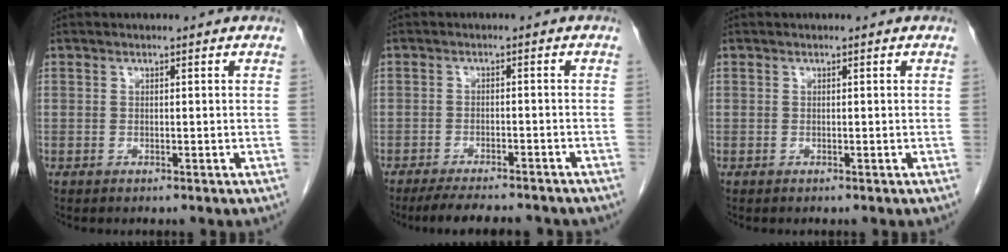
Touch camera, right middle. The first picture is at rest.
{"total": 11.2, "force": [-9.9, 2.2, 4.8], "torque": [-0.072, -0.009, -0.133]}
{"total": 0.0}